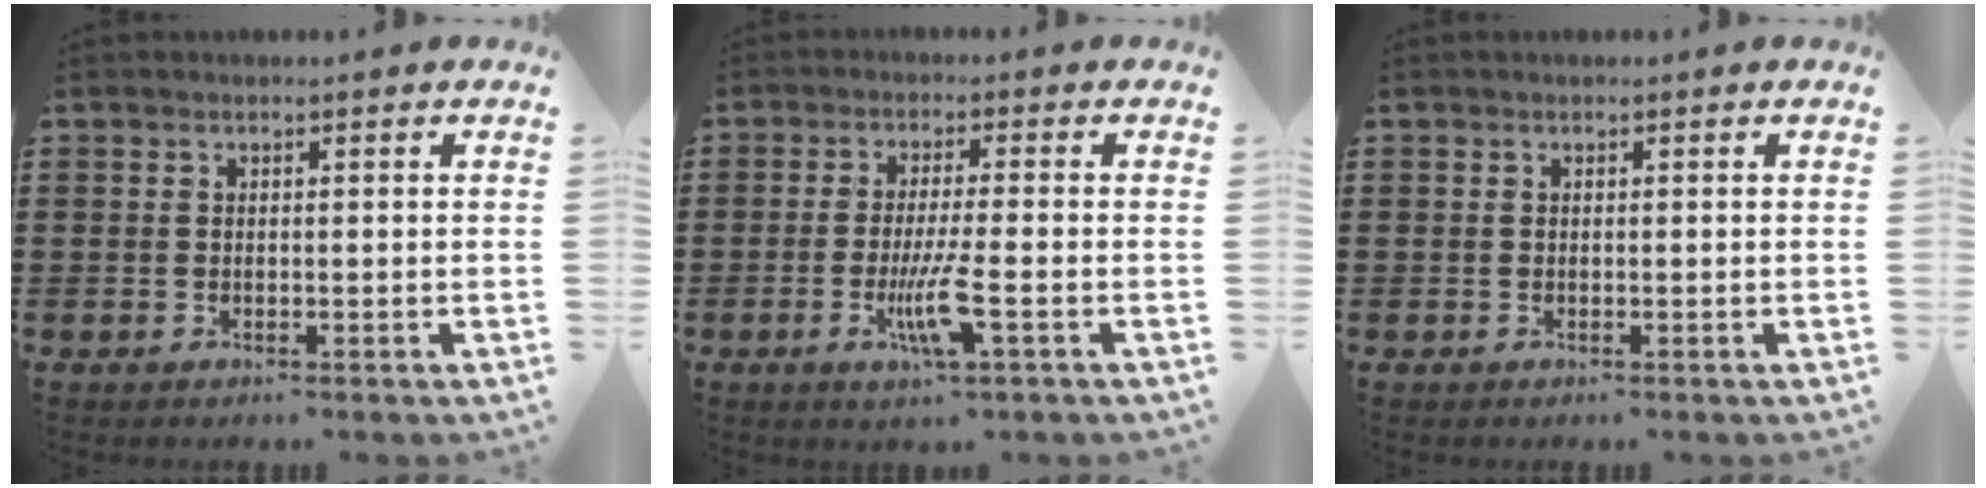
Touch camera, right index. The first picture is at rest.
{"total": 6.7, "force": [-2.3, 0.5, 6.3], "torque": [-0.131, -0.022, -0.045]}
{"total": 0.0}